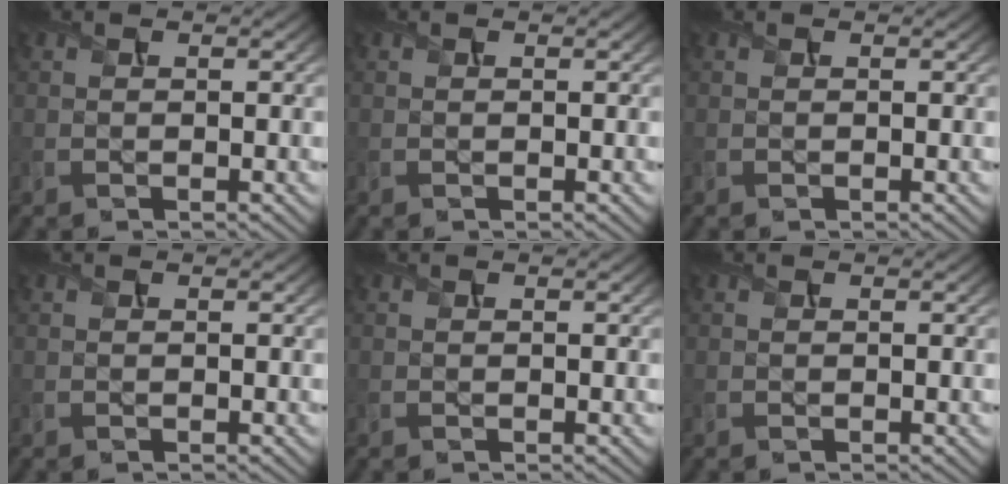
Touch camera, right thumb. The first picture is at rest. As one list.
[{"total": 0.0}, {"total": 0.0}, {"total": 0.0}, {"total": 0.0}, {"total": 0.0}]